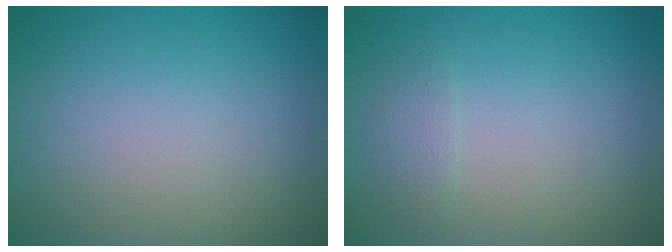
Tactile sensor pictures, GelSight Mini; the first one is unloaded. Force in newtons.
{"total": 1.1, "press": 1.1, "slide": 0.0}